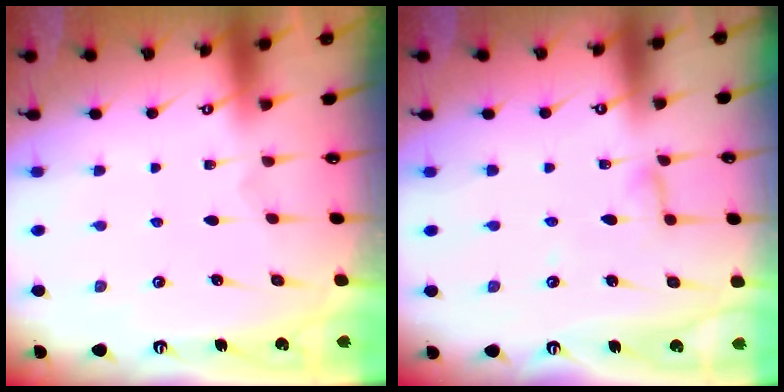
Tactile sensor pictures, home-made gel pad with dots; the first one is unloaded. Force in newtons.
{"total": 4.1, "press": 4.1, "slide": 0.3}